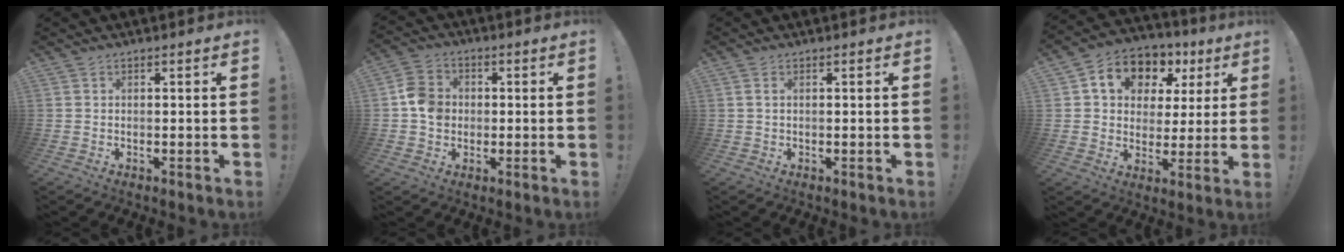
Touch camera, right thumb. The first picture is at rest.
{"total": 8.5, "force": [-0.4, 7.4, 4.2], "torque": [-0.070, 0.018, -0.004]}
{"total": 1.0, "force": [0.4, 0.4, 0.8], "torque": [-0.023, 0.004, 0.008]}
{"total": 11.7, "force": [5.4, 8.8, 5.6], "torque": [-0.093, -0.027, 0.099]}